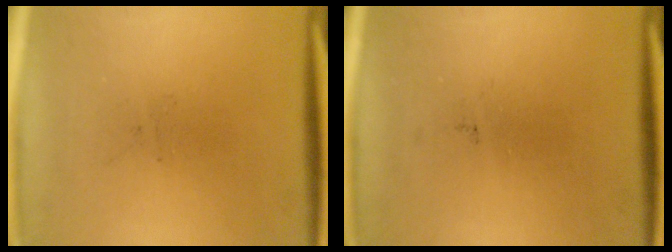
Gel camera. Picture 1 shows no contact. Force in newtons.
{"total": 0.0}